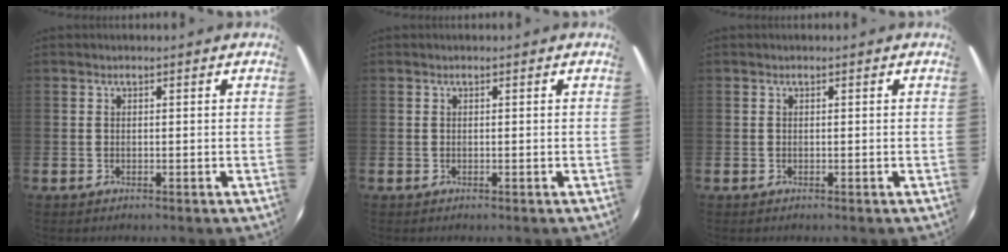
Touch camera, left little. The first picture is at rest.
{"total": 0.0}
{"total": 0.0}